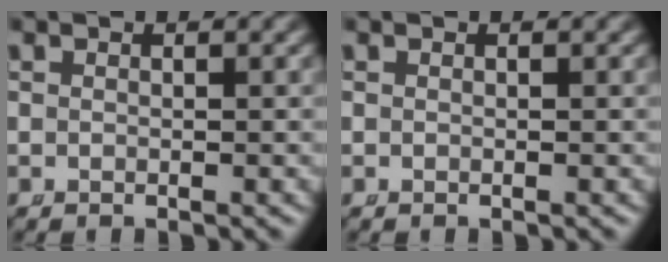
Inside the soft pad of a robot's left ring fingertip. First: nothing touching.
{"total": 0.0}